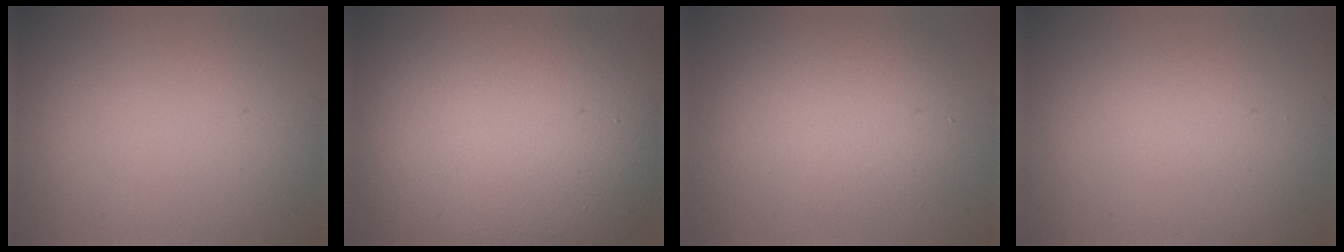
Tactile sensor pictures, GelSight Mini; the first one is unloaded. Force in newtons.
{"total": 18.9, "press": 18.9, "slide": 1.2}
{"total": 4.6, "press": 4.5, "slide": 0.4}
{"total": 1.1, "press": 1.1, "slide": 0.0}